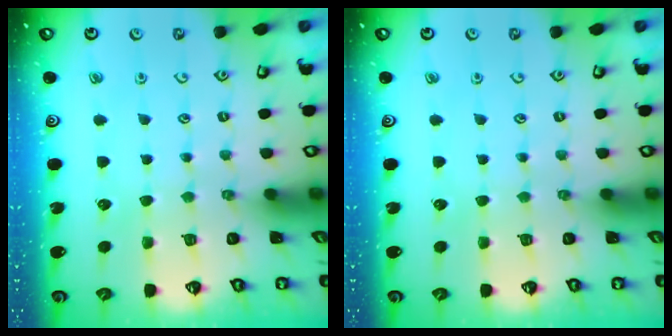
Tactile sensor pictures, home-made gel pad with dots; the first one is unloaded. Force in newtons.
{"total": 0.0}